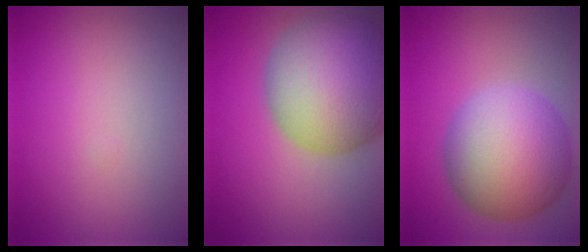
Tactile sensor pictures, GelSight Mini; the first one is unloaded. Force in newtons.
{"total": 12.8, "press": 12.7, "slide": 0.8}
{"total": 10.1, "press": 10.1, "slide": 0.3}